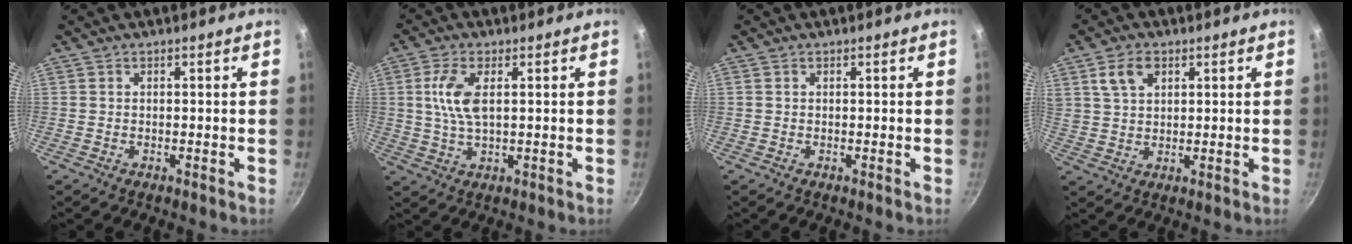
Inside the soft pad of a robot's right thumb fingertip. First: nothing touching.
{"total": 7.0, "force": [1.5, 3.1, 6.1], "torque": [-0.127, 0.003, 0.029]}
{"total": 0.0}
{"total": 6.2, "force": [2.9, 3.9, 3.9], "torque": [-0.063, 0.000, 0.056]}